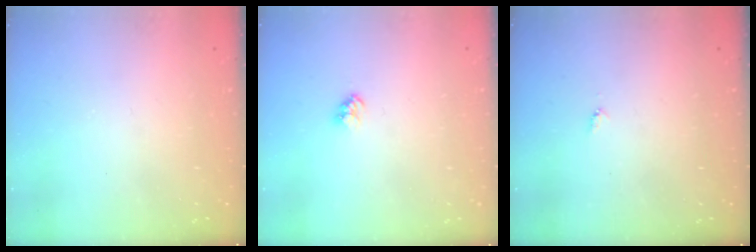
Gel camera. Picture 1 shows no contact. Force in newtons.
{"total": 2.5, "press": 2.4, "slide": 0.4}
{"total": 3.4, "press": 3.3, "slide": 0.5}